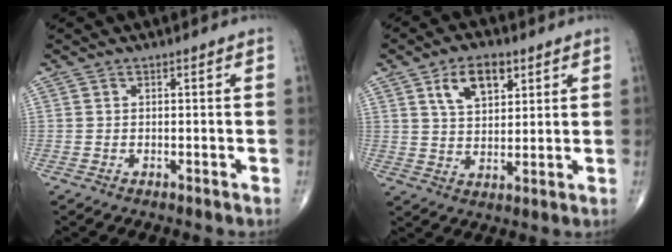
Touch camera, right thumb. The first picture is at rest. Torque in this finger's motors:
{"motor_torque": [0.43, 1.33, 0.81, 0.59, 0.09]}